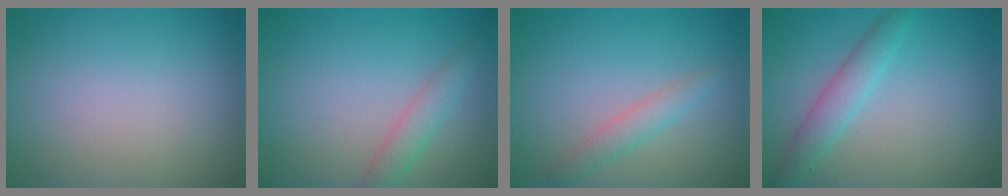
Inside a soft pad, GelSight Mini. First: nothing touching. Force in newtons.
{"total": 2.2, "press": 2.2, "slide": 0.1}
{"total": 2.7, "press": 2.7, "slide": 0.2}
{"total": 2.8, "press": 2.8, "slide": 0.1}